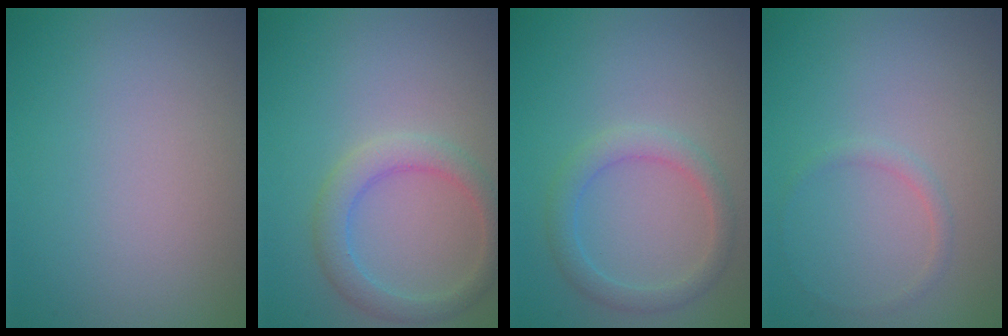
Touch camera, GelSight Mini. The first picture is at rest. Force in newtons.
{"total": 2.9, "press": 2.9, "slide": 0.1}
{"total": 2.3, "press": 2.3, "slide": 0.1}
{"total": 0.8, "press": 0.8, "slide": 0.0}